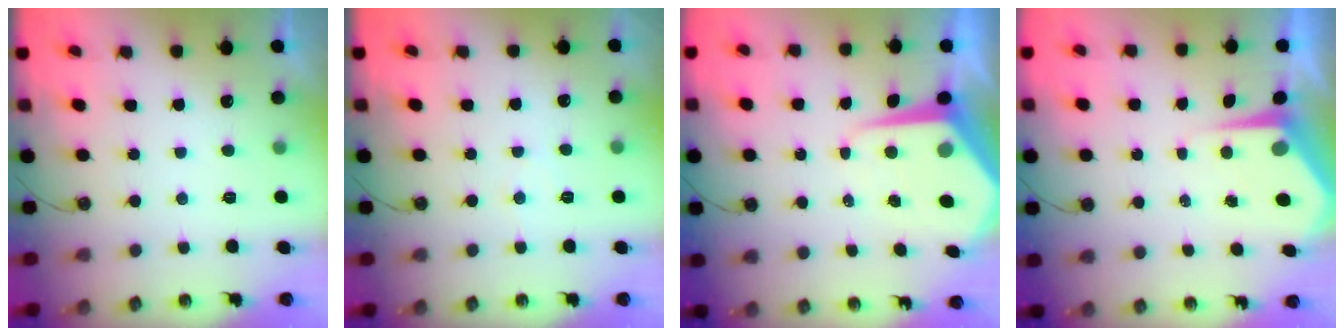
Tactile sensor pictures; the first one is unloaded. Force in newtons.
{"total": 3.5, "press": 3.4, "slide": 0.4}
{"total": 8.9, "press": 8.9, "slide": 0.7}
{"total": 6.1, "press": 6.0, "slide": 0.5}